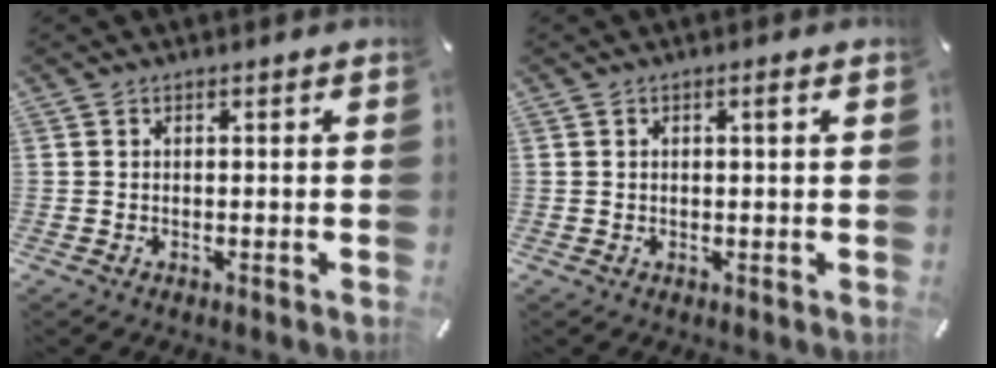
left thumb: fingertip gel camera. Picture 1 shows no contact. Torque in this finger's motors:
{"motor_torque": [-0.07, -0.41, -0.22, -0.11, 0.01]}